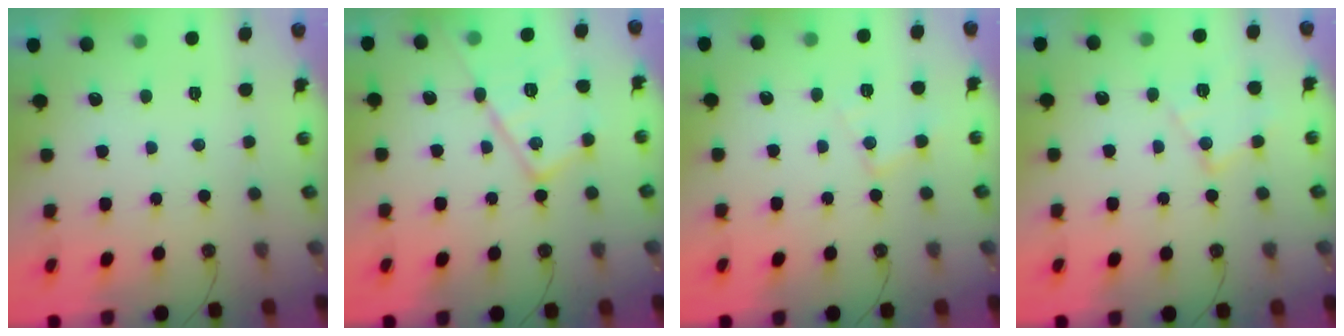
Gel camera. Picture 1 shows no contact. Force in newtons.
{"total": 16.7, "press": 16.6, "slide": 1.1}
{"total": 8.2, "press": 8.2, "slide": 0.6}
{"total": 10.3, "press": 10.2, "slide": 0.8}